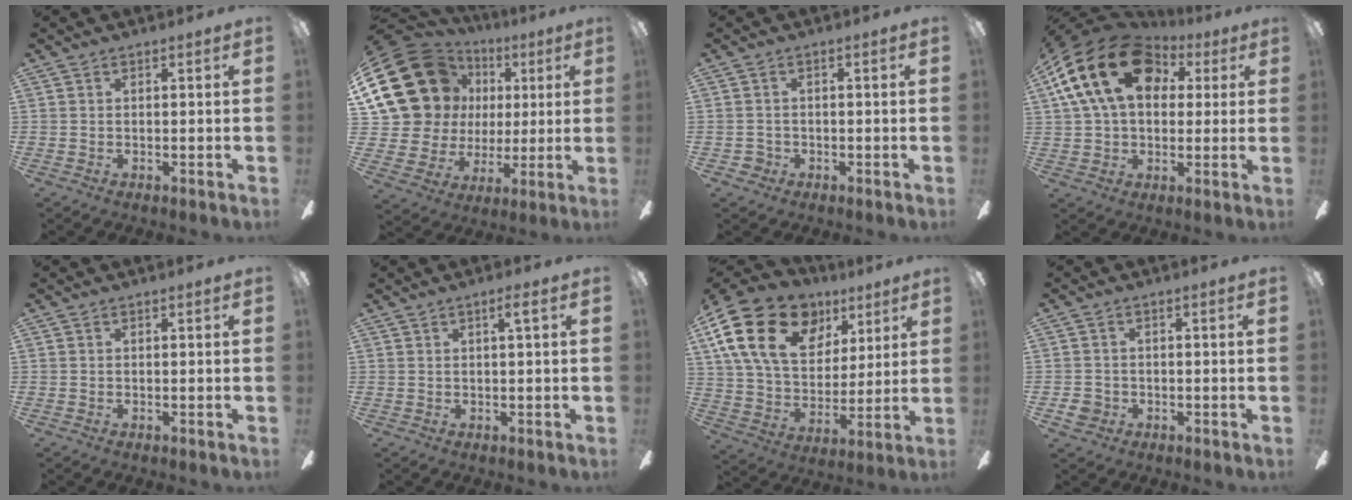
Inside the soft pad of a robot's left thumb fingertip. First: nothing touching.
{"total": 23.4, "force": [7.5, 19.7, 10.2], "torque": [-0.203, -0.040, 0.170]}
{"total": 2.2, "force": [-0.8, 2.0, 0.5], "torque": [-0.009, 0.006, -0.017]}
{"total": 20.8, "force": [6.9, 14.3, 13.4], "torque": [-0.264, -0.011, 0.119]}
{"total": 0.0}
{"total": 1.7, "force": [0.9, 0.1, 1.4], "torque": [-0.030, 0.001, 0.014]}
{"total": 23.3, "force": [10.7, 15.8, 13.4], "torque": [-0.252, -0.033, 0.194]}
{"total": 3.3, "force": [-1.1, 2.9, 1.0], "torque": [-0.022, 0.005, -0.021]}